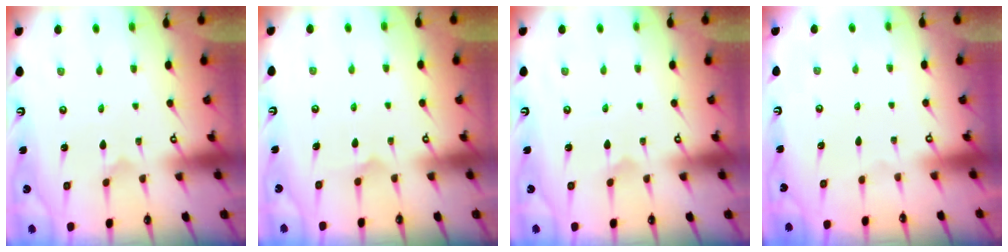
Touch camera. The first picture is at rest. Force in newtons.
{"total": 5.4, "press": 5.4, "slide": 0.2}
{"total": 2.1, "press": 2.1, "slide": 0.3}
{"total": 0.0}